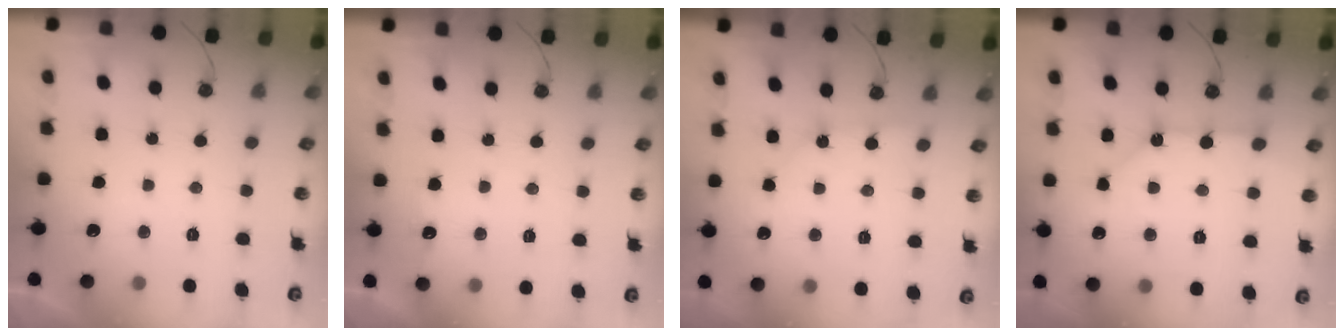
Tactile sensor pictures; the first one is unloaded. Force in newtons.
{"total": 3.0, "press": 3.0, "slide": 0.3}
{"total": 2.2, "press": 2.2, "slide": 0.2}
{"total": 6.2, "press": 6.2, "slide": 0.6}